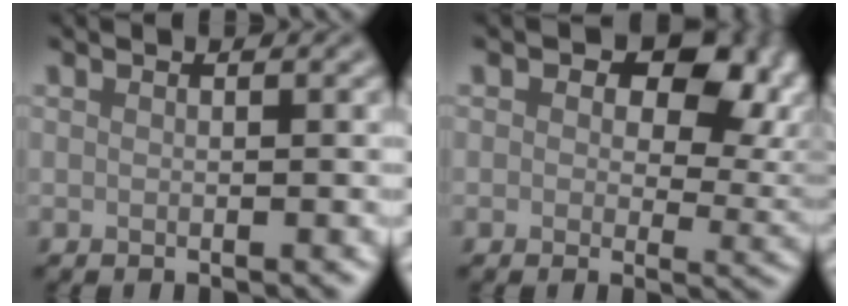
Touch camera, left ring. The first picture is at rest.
{"total": 8.5, "force": [2.6, 5.4, 6.1], "torque": [-0.070, -0.010, 0.037]}